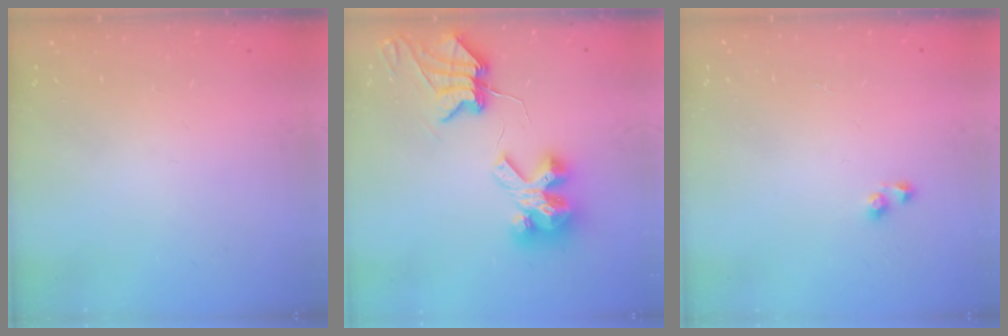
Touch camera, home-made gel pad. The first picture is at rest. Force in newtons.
{"total": 8.5, "press": 8.5, "slide": 0.9}
{"total": 2.4, "press": 2.0, "slide": 1.3}